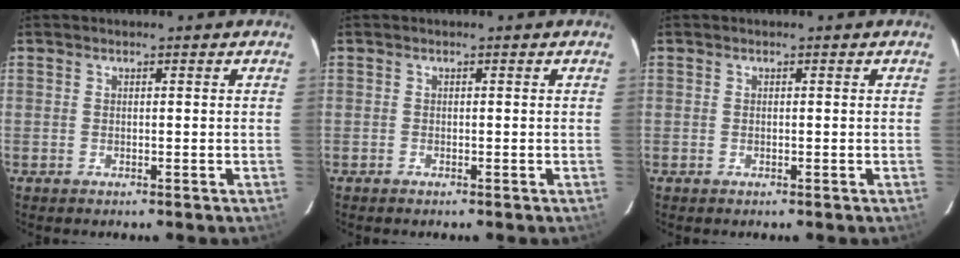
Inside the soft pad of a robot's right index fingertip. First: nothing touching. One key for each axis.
{"total": 0.0}
{"total": 0.0}